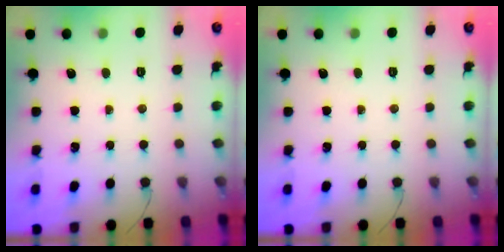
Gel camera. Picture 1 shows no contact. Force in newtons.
{"total": 0.0}